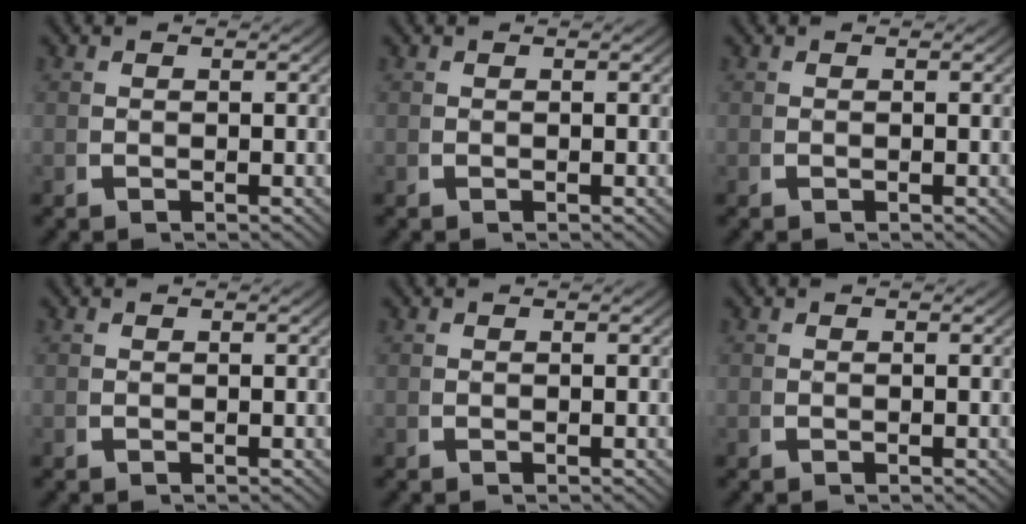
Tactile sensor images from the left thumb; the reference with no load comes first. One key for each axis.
{"total": 0.0}
{"total": 0.0}
{"total": 0.0}
{"total": 0.0}
{"total": 0.0}